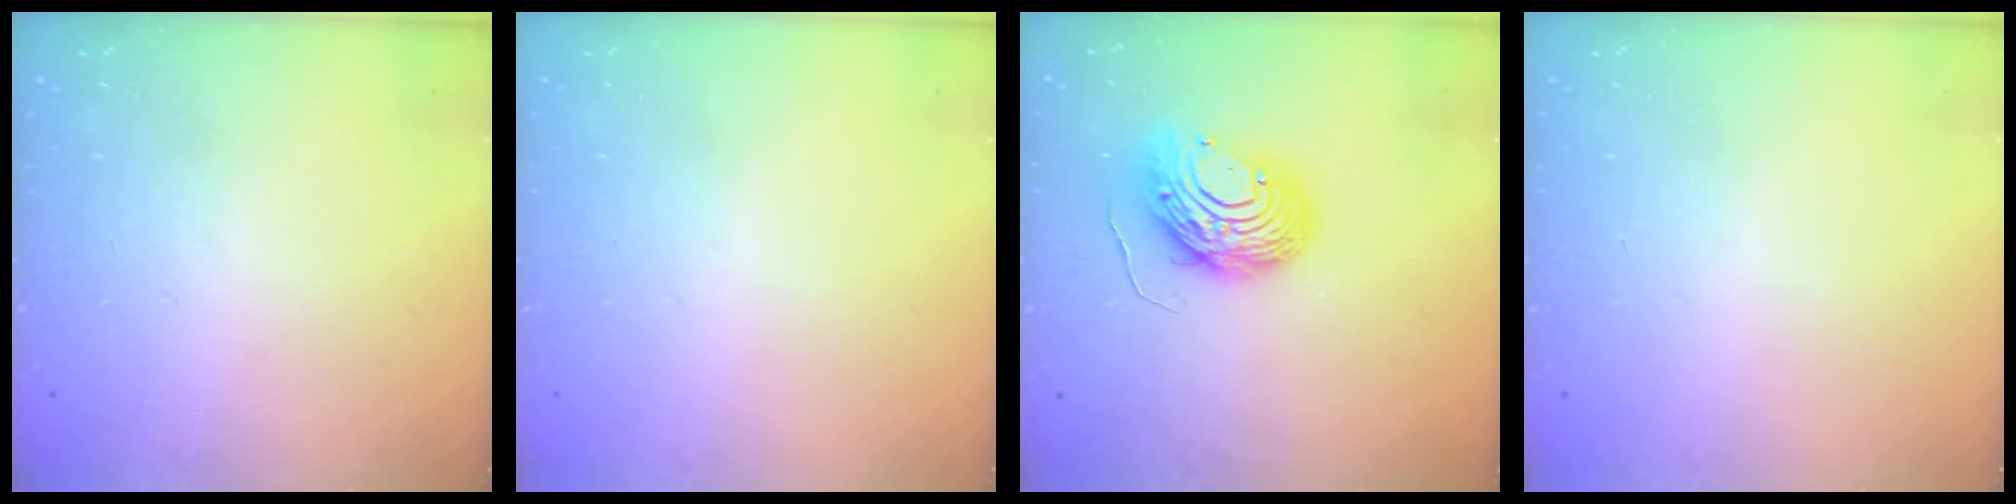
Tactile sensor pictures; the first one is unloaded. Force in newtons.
{"total": 0.0}
{"total": 11.5, "press": 11.5, "slide": 1.1}
{"total": 0.0}